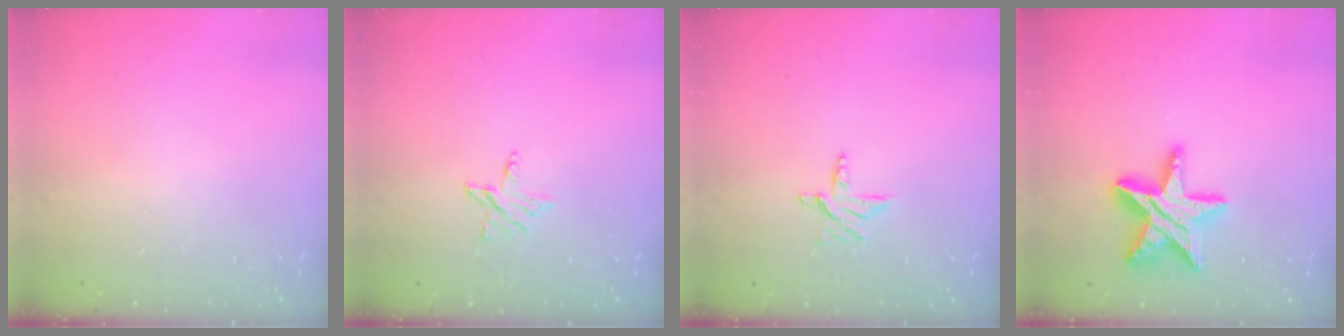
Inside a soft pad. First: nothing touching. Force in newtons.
{"total": 3.9, "press": 3.9, "slide": 0.3}
{"total": 5.5, "press": 5.5, "slide": 0.5}
{"total": 17.7, "press": 17.6, "slide": 1.6}